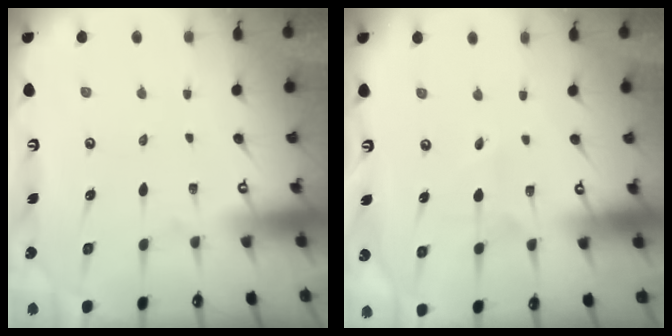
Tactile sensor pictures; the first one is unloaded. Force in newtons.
{"total": 2.8, "press": 2.7, "slide": 0.4}